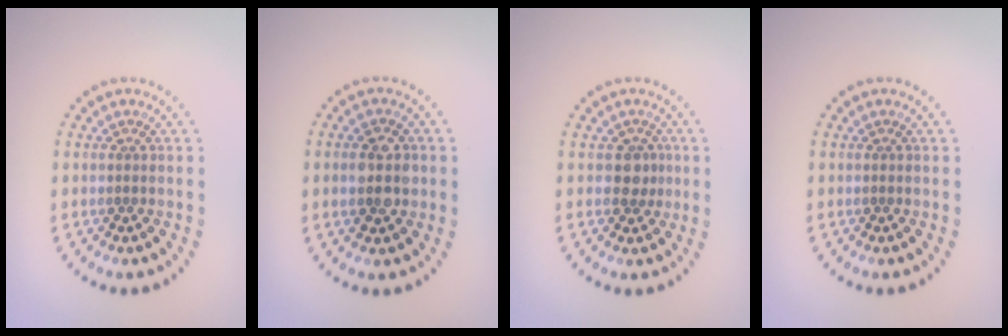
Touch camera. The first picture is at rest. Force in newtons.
{"total": 3.9, "press": 3.9, "slide": 0.1}
{"total": 2.0, "press": 1.7, "slide": 1.0}
{"total": 0.0}